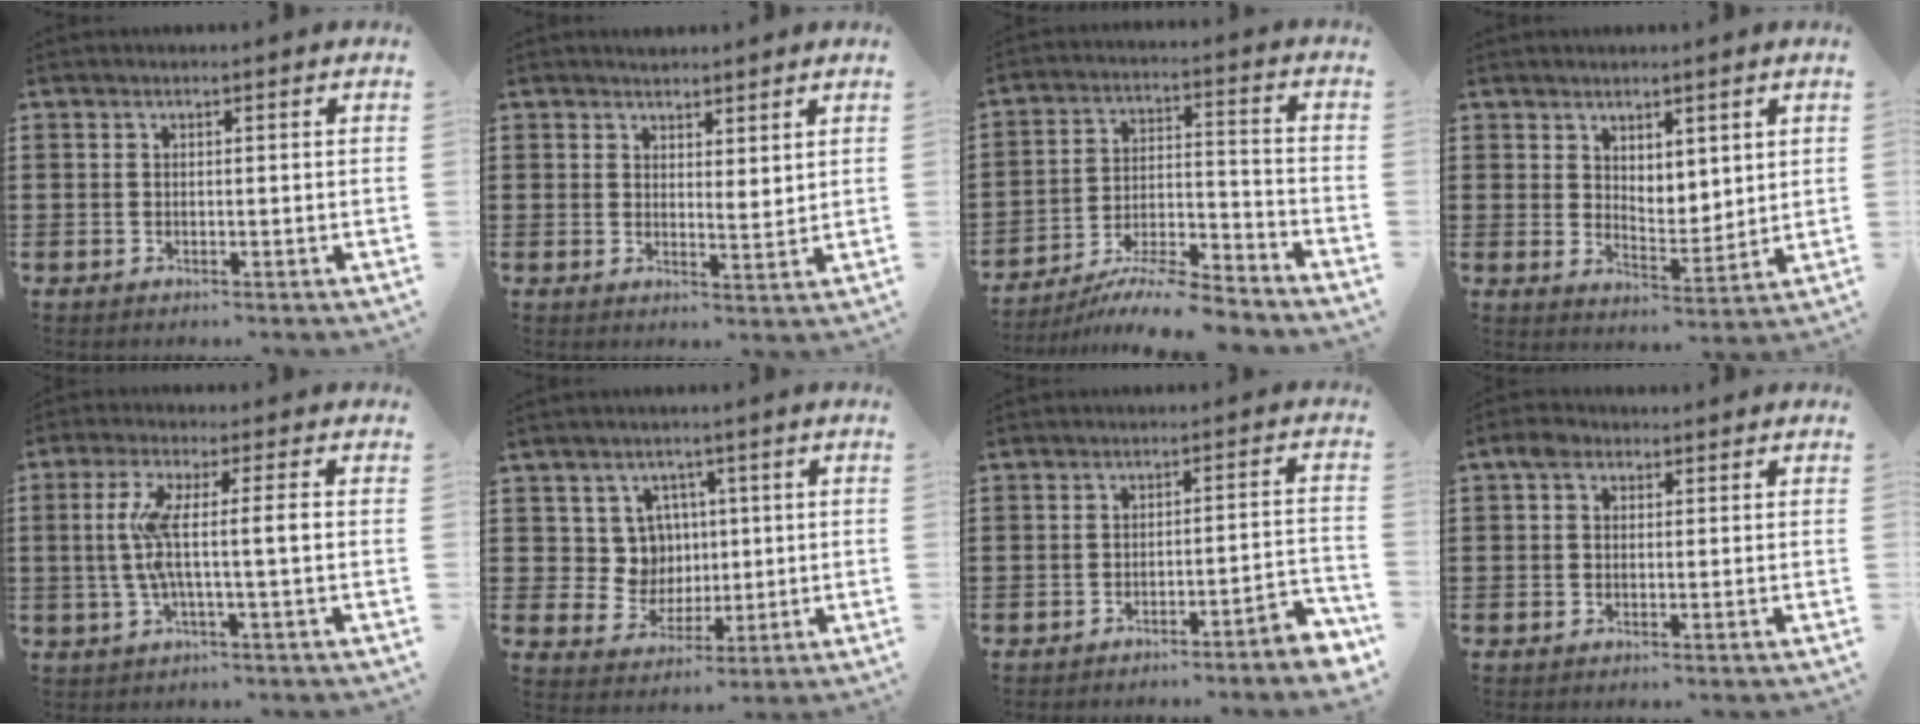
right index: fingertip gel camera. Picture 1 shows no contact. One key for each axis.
{"total": 2.7, "fx": 2.6, "fy": 0.7, "fz": -0.1, "tx": -0.005, "ty": -0.003, "tz": 0.051}
{"total": 8.8, "fx": -8.2, "fy": 0.4, "fz": 3.1, "tx": -0.047, "ty": 0.011, "tz": -0.160}
{"total": 4.1, "fx": 3.6, "fy": 1.8, "fz": 0.5, "tx": -0.013, "ty": -0.010, "tz": 0.067}
{"total": 7.6, "fx": 0.1, "fy": 0.4, "fz": 7.6, "tx": -0.153, "ty": -0.008, "tz": -0.010}
{"total": 6.8, "fx": 1.8, "fy": 6.1, "fz": 2.3, "tx": -0.065, "ty": 0.010, "tz": 0.036}
{"total": 3.1, "fx": -2.9, "fy": -0.3, "fz": 1.1, "tx": -0.021, "ty": -0.003, "tz": -0.063}
{"total": 2.4, "fx": 1.0, "fy": 1.7, "fz": 1.3, "tx": -0.031, "ty": 0.008, "tz": 0.017}